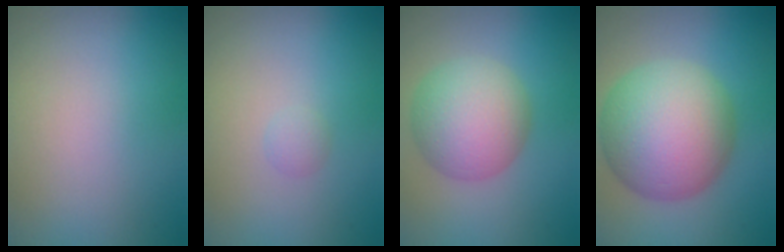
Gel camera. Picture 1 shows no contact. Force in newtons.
{"total": 0.8, "press": 0.8, "slide": 0.1}
{"total": 6.1, "press": 6.1, "slide": 0.1}
{"total": 10.4, "press": 10.4, "slide": 0.3}